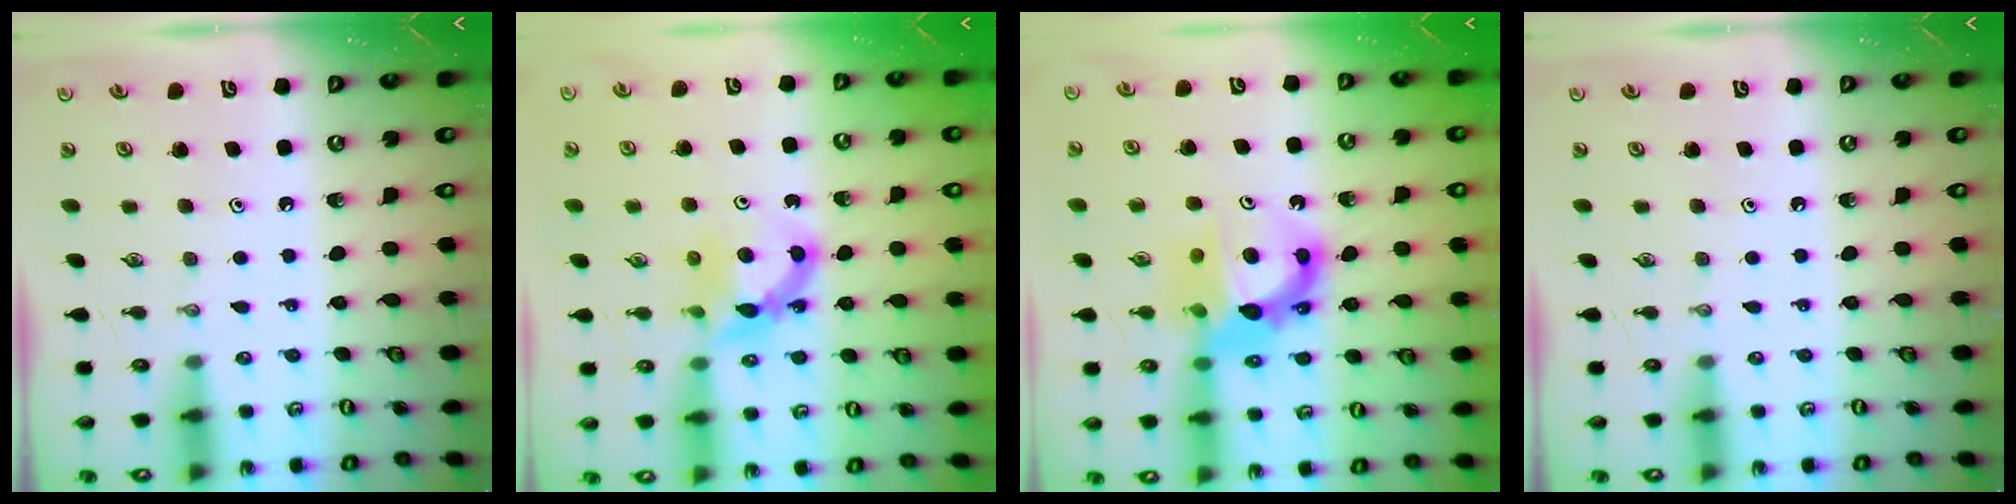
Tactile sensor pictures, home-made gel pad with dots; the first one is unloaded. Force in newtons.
{"total": 7.4, "press": 7.4, "slide": 0.5}
{"total": 11.7, "press": 11.6, "slide": 1.3}
{"total": 0.0}